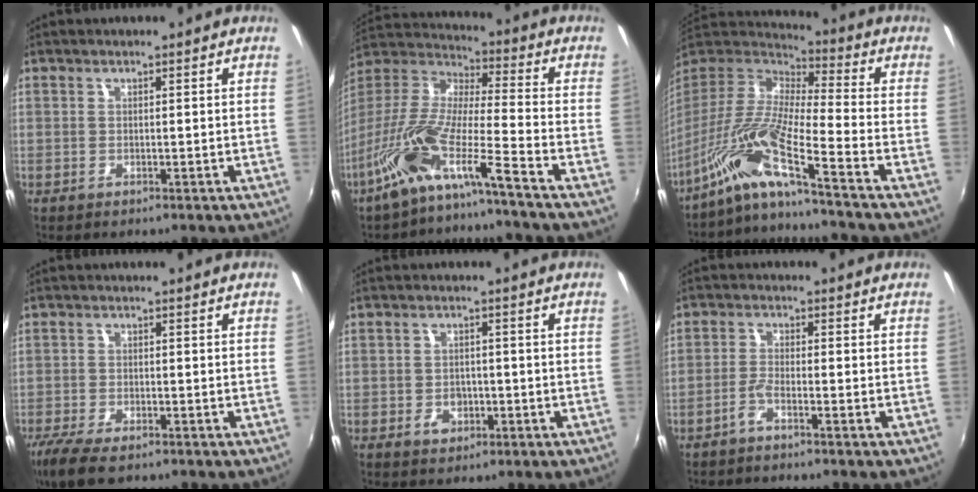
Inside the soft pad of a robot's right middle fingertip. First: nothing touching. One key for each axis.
{"total": 12.3, "fx": -8.3, "fy": -0.4, "fz": 9.1, "tx": -0.163, "ty": -0.015, "tz": -0.164}
{"total": 14.1, "fx": -10.1, "fy": -0.7, "fz": 9.9, "tx": -0.178, "ty": -0.016, "tz": -0.207}
{"total": 8.3, "fx": -6.1, "fy": 2.6, "fz": 5.0, "tx": -0.124, "ty": -0.034, "tz": -0.114}
{"total": 3.3, "fx": -1.5, "fy": 2.6, "fz": 1.5, "tx": -0.029, "ty": 0.003, "tz": -0.019}
{"total": 2.2, "fx": -1.7, "fy": 0.1, "fz": 1.5, "tx": -0.042, "ty": 0.003, "tz": -0.036}